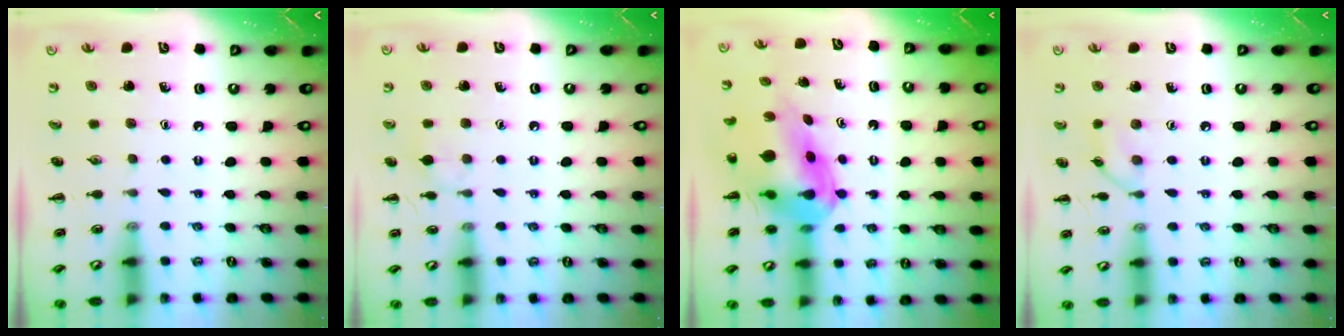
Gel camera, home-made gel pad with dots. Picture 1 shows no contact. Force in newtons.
{"total": 5.6, "press": 5.3, "slide": 1.8}
{"total": 10.6, "press": 10.1, "slide": 3.2}
{"total": 6.3, "press": 6.2, "slide": 1.4}